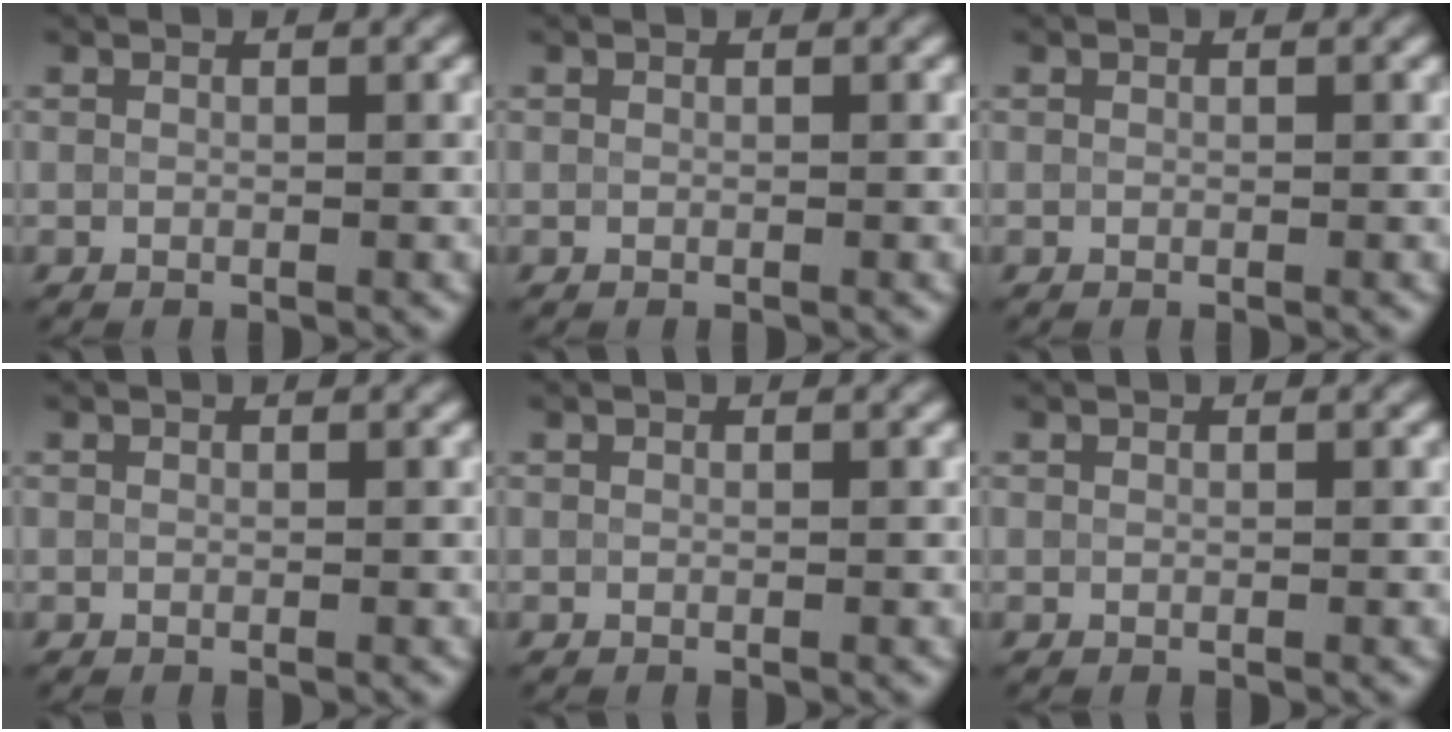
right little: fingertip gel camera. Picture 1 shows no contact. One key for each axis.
{"total": 0.0}
{"total": 0.0}
{"total": 0.0}
{"total": 0.0}
{"total": 0.0}